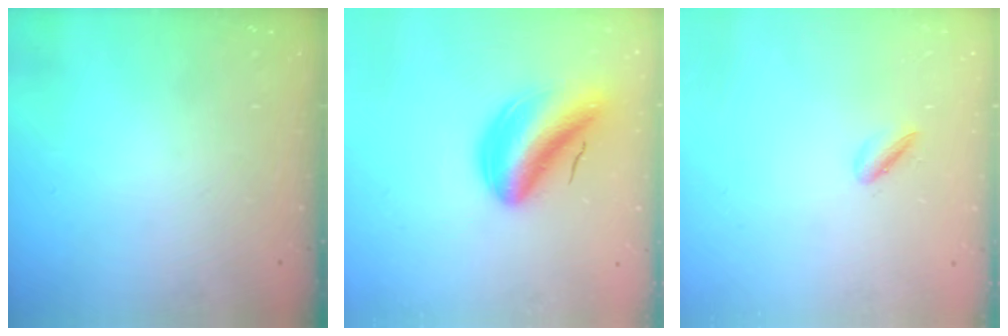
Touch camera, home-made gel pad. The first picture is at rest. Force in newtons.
{"total": 10.7, "press": 10.2, "slide": 3.0}
{"total": 2.8, "press": 2.8, "slide": 0.6}